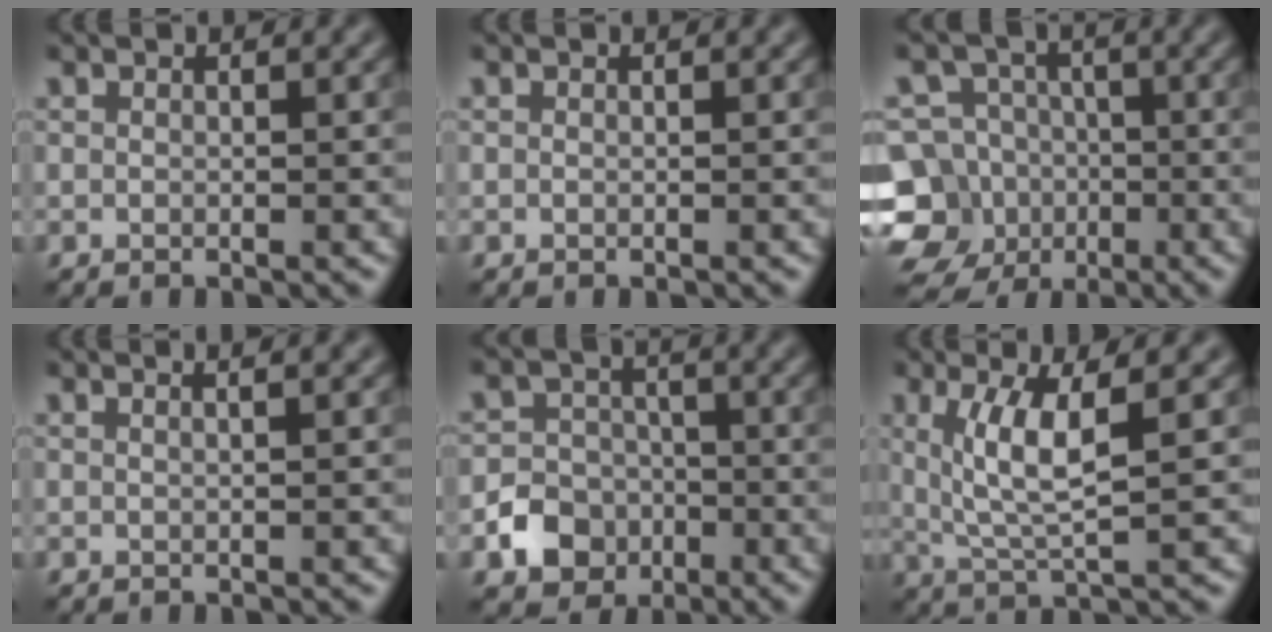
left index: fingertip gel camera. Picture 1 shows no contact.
{"total": 0.0}
{"total": 11.5, "force": [-4.9, 10.0, 3.0], "torque": [-0.059, -0.012, -0.103]}
{"total": 2.3, "force": [1.2, 1.1, 1.6], "torque": [-0.002, 0.000, -0.013]}
{"total": 6.0, "force": [-2.8, 5.0, 1.7], "torque": [-0.002, -0.009, -0.072]}
{"total": 4.8, "force": [1.2, 1.1, 4.6], "torque": [-0.095, -0.004, 0.030]}